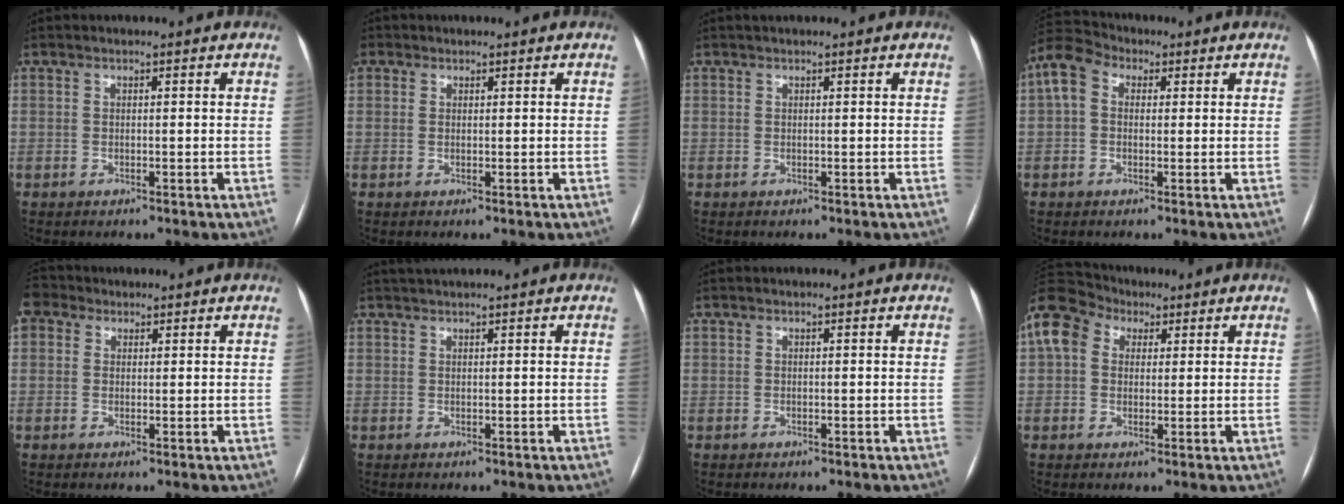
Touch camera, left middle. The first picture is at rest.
{"total": 1.2, "force": [0.5, 1.1, 0.3], "torque": [-0.003, 0.004, 0.008]}
{"total": 1.1, "force": [1.0, 0.1, 0.6], "torque": [-0.008, 0.021, 0.017]}
{"total": 5.9, "force": [1.3, 4.3, 3.9], "torque": [-0.096, 0.039, 0.019]}
{"total": 3.8, "force": [2.0, 3.0, 1.3], "torque": [-0.032, 0.027, 0.039]}
{"total": 2.0, "force": [1.8, -0.2, 0.8], "torque": [-0.009, 0.023, 0.036]}
{"total": 0.0}
{"total": 12.2, "force": [5.0, 9.3, 6.1], "torque": [-0.157, 0.065, 0.089]}